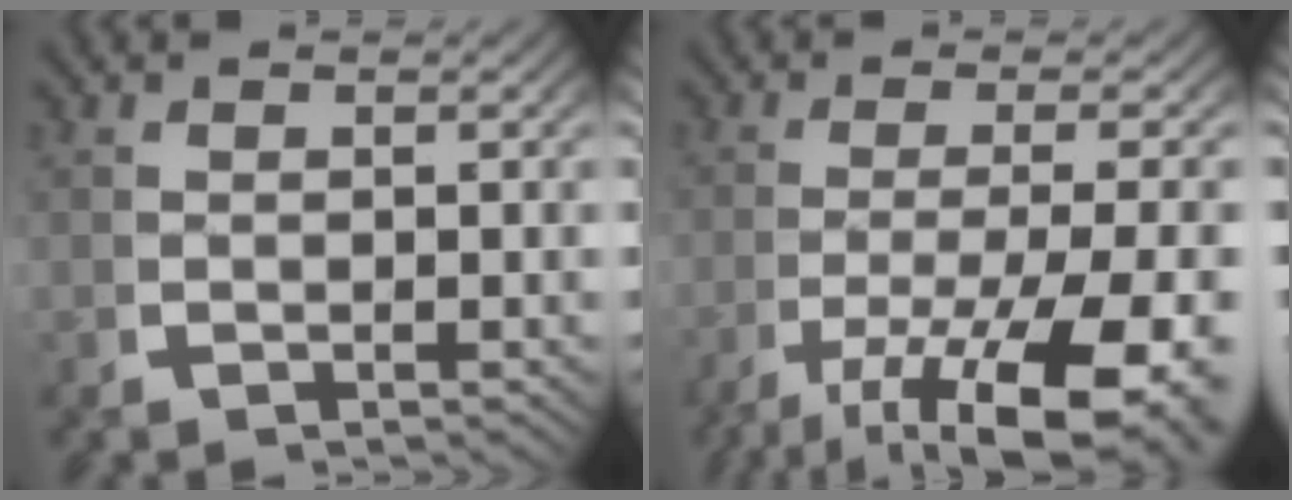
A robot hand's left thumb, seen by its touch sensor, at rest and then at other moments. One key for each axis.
{"total": 10.1, "fx": -4.2, "fy": 4.3, "fz": 8.1, "tx": -0.150, "ty": -0.036, "tz": -0.043}